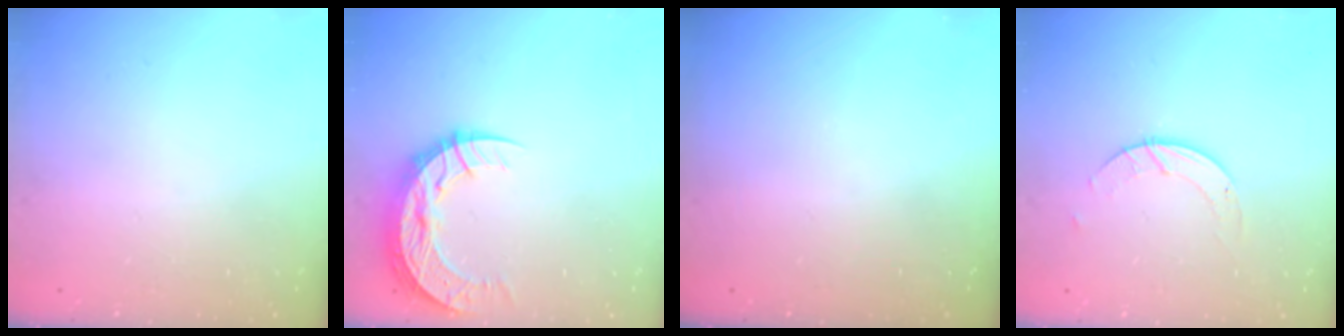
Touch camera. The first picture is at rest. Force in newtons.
{"total": 12.6, "press": 12.6, "slide": 0.9}
{"total": 0.0}
{"total": 2.8, "press": 2.8, "slide": 0.3}